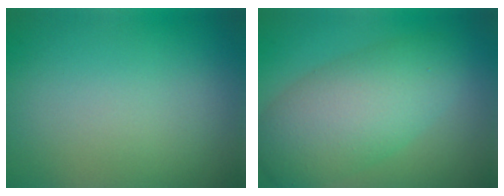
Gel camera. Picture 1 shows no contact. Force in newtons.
{"total": 7.5, "press": 7.5, "slide": 0.1}